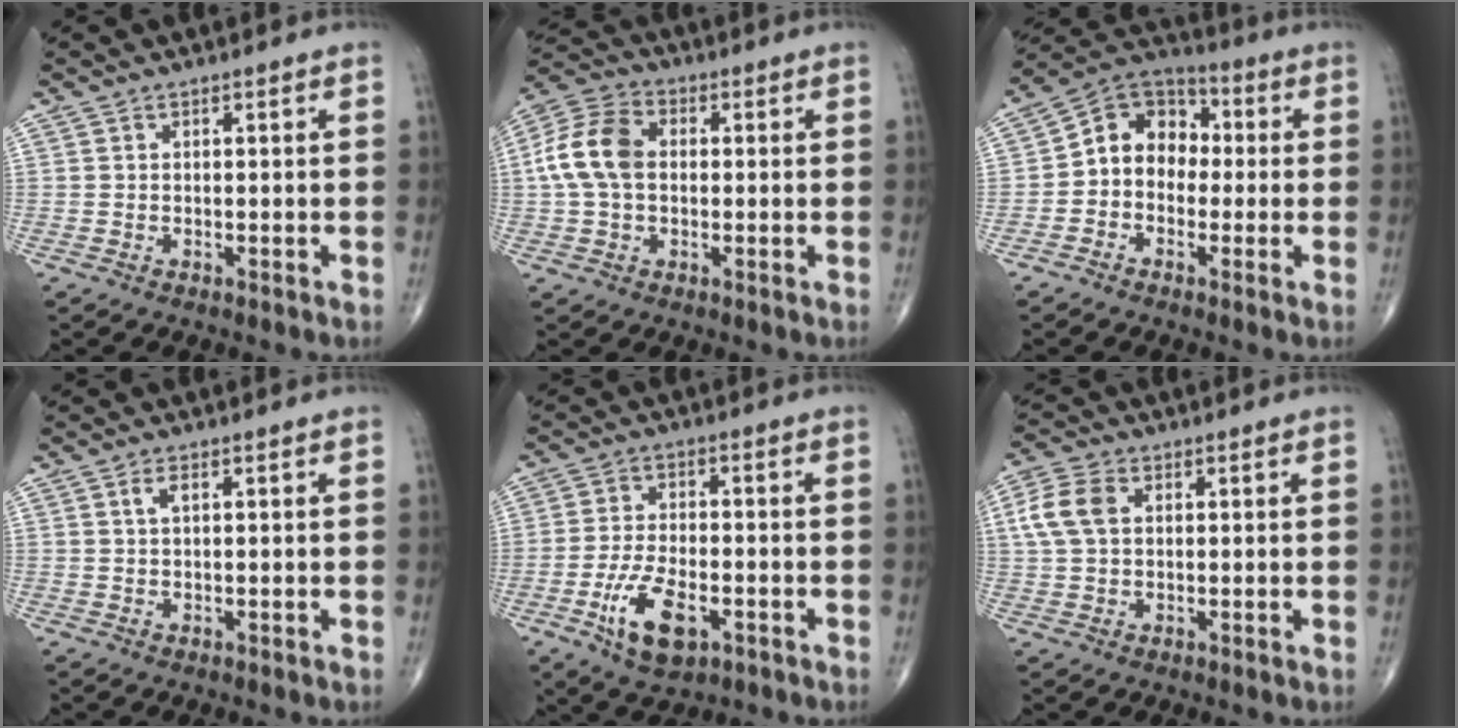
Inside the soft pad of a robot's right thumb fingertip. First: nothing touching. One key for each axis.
{"total": 10.9, "fx": 0.6, "fy": 7.5, "fz": 7.9, "tx": -0.161, "ty": 0.029, "tz": 0.003}
{"total": 10.5, "fx": -0.4, "fy": 8.5, "fz": 6.2, "tx": -0.067, "ty": 0.042, "tz": -0.025}
{"total": 1.9, "fx": 0.7, "fy": 0.8, "fz": 1.6, "tx": -0.033, "ty": 0.003, "tz": 0.015}
{"total": 9.8, "fx": -3.9, "fy": 4.6, "fz": 7.7, "tx": -0.144, "ty": 0.007, "tz": -0.065}
{"total": 7.1, "fx": 1.6, "fy": 4.8, "fz": 5.0, "tx": -0.113, "ty": 0.012, "tz": 0.029}